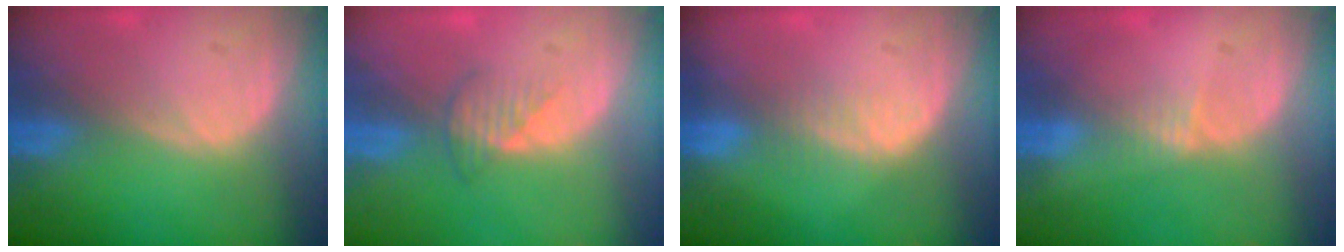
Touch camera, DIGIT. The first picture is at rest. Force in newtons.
{"total": 2.5, "press": 2.5, "slide": 0.3}
{"total": 2.7, "press": 2.3, "slide": 1.5}
{"total": 1.4, "press": 1.1, "slide": 0.8}